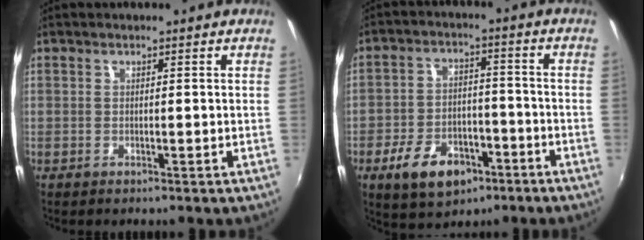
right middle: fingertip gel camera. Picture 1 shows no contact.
{"total": 11.7, "force": [-6.5, 6.9, 6.8], "torque": [-0.155, 0.004, -0.101]}